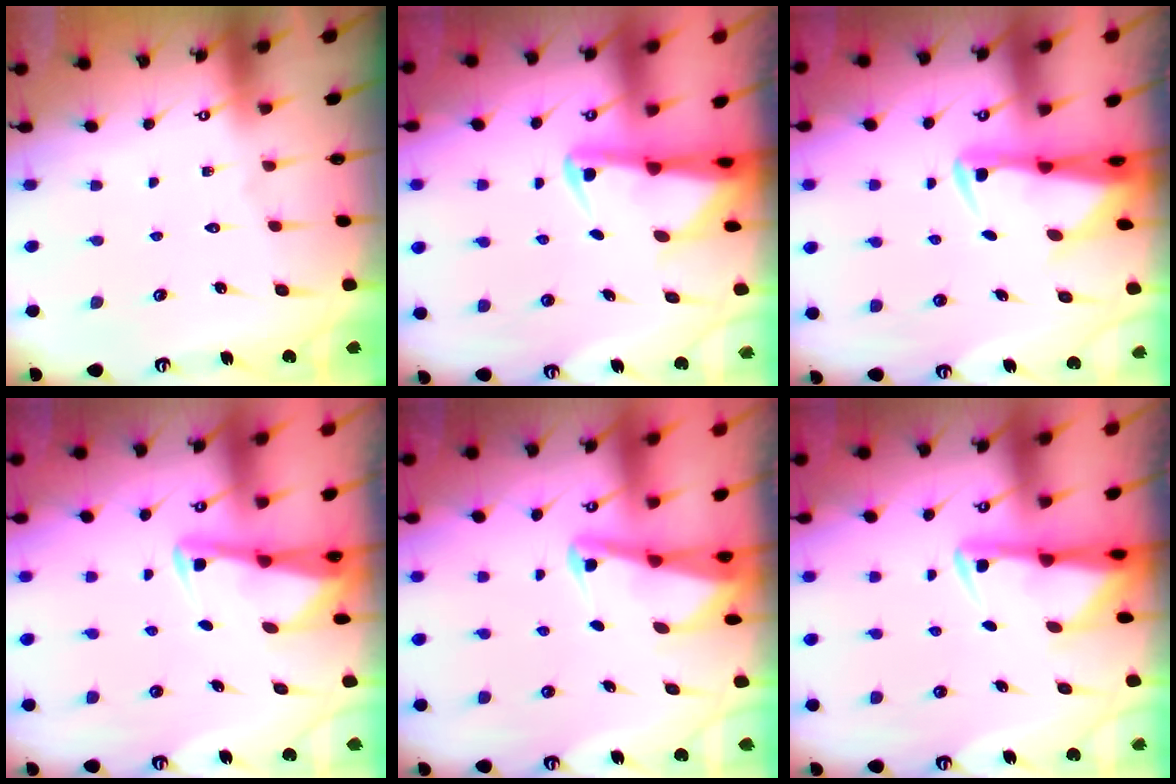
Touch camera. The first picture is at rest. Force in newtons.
{"total": 2.9, "press": 2.8, "slide": 0.7}
{"total": 3.2, "press": 3.1, "slide": 0.6}
{"total": 2.9, "press": 2.9, "slide": 0.4}
{"total": 2.7, "press": 2.6, "slide": 0.6}
{"total": 2.9, "press": 2.9, "slide": 0.6}